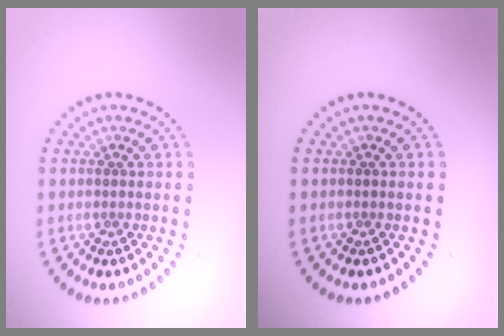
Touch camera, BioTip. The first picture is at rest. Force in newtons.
{"total": 0.0}